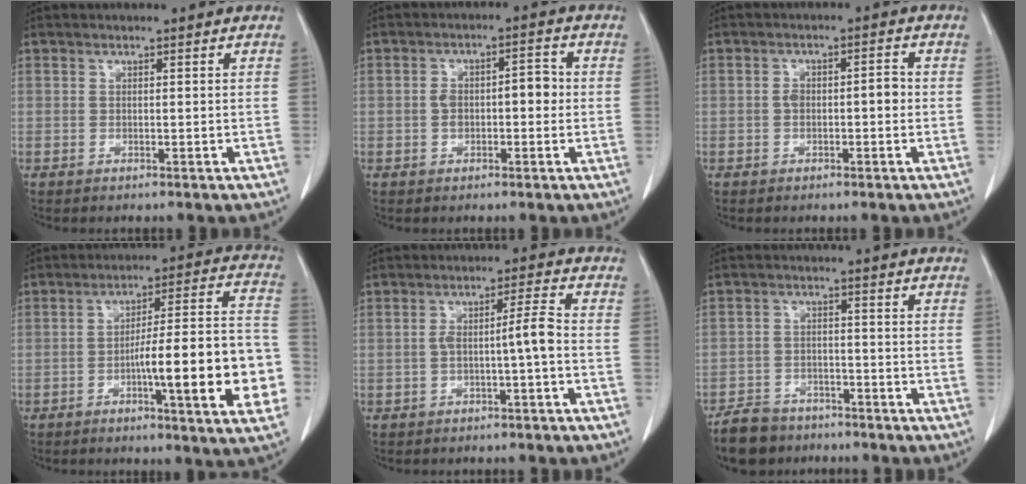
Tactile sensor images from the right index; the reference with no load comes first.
{"total": 5.3, "force": [-0.4, 2.6, 4.6], "torque": [-0.083, 0.026, -0.006]}
{"total": 3.7, "force": [-0.4, 1.6, 3.3], "torque": [-0.055, 0.018, -0.004]}
{"total": 17.6, "force": [-4.8, 1.5, 16.8], "torque": [-0.195, 0.021, -0.063]}
{"total": 4.3, "force": [-1.1, -0.3, 4.1], "torque": [-0.070, 0.017, -0.014]}
{"total": 7.2, "force": [-5.9, 3.7, 1.6], "torque": [-0.038, -0.005, -0.099]}